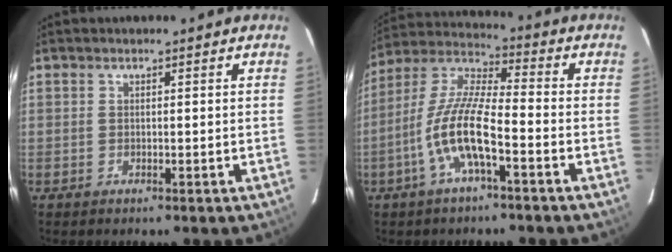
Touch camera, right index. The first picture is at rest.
{"total": 11.8, "force": [-4.8, 2.4, 10.5], "torque": [-0.222, 0.003, -0.096]}